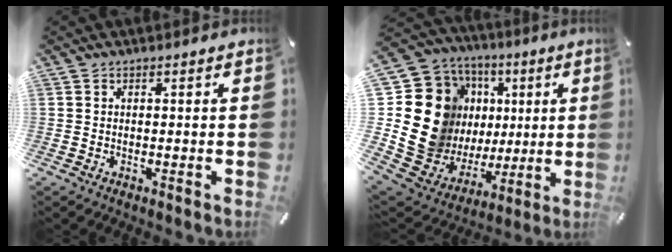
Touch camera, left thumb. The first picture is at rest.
{"total": 20.2, "force": [3.2, 17.5, 9.4], "torque": [-0.190, -0.044, 0.090]}